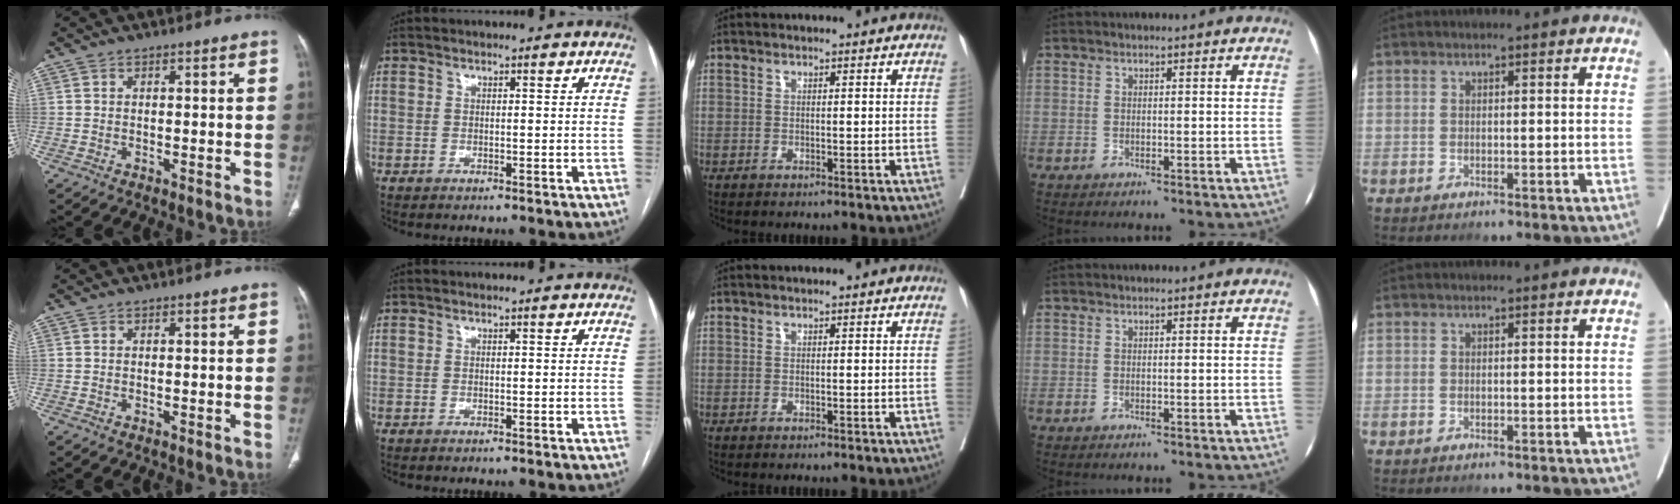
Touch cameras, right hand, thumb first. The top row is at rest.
{}